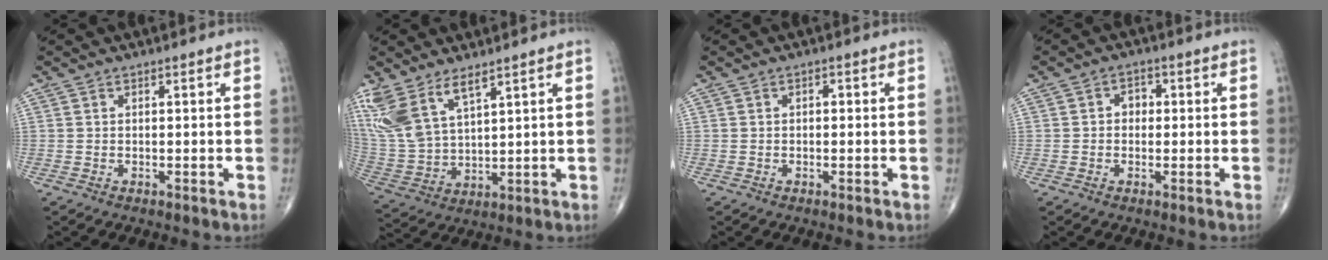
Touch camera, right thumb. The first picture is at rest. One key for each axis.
{"total": 12.0, "fx": 7.6, "fy": 4.9, "fz": 7.9, "tx": -0.172, "ty": -0.025, "tz": 0.172}
{"total": 1.0, "fx": 0.1, "fy": 0.6, "fz": 0.8, "tx": -0.007, "ty": 0.002, "tz": -0.001}
{"total": 2.8, "fx": 0.1, "fy": 2.3, "fz": 1.7, "tx": -0.011, "ty": 0.011, "tz": -0.005}